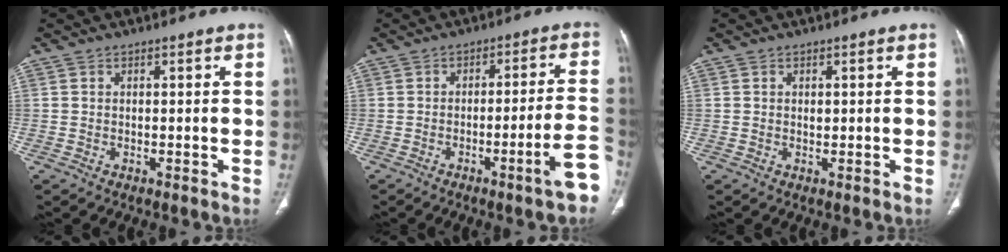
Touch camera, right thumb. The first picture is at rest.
{"total": 9.1, "force": [-4.5, 0.2, 7.9], "torque": [-0.102, 0.028, -0.063]}
{"total": 0.7, "force": [0.2, 0.5, 0.5], "torque": [-0.007, 0.000, 0.004]}